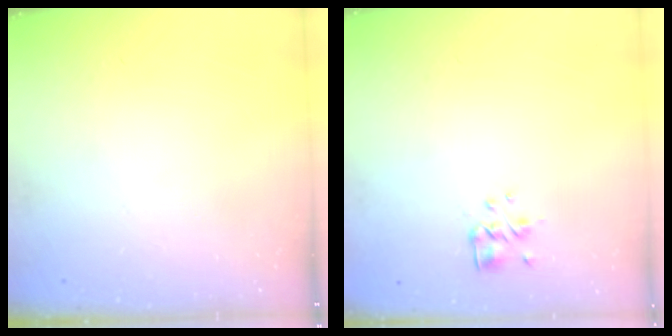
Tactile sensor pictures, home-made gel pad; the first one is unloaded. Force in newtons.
{"total": 2.5, "press": 2.3, "slide": 1.0}